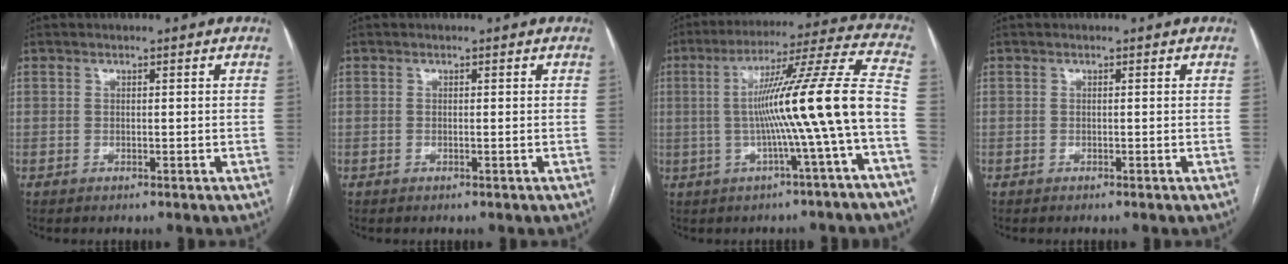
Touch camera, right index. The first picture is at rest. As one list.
[{"total": 0.0}, {"total": 15.6, "force": [-2.6, -2.0, 15.3], "torque": [-0.235, 0.019, -0.044]}, {"total": 0.0}]